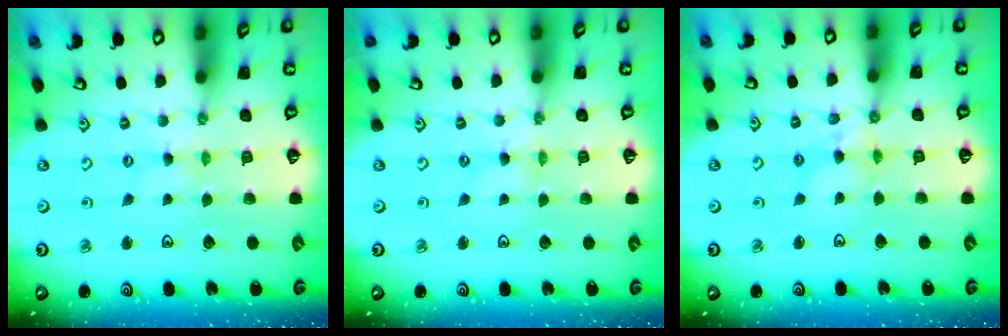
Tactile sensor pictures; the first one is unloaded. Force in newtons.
{"total": 0.0}
{"total": 4.9, "press": 4.8, "slide": 0.5}